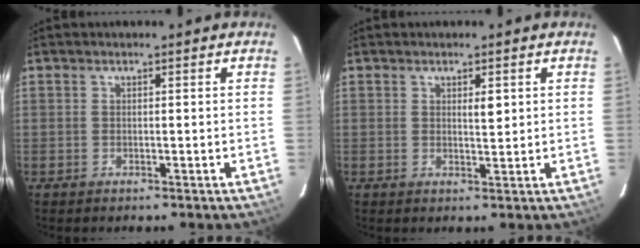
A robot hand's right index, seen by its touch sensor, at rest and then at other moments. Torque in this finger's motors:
{"motor_torque": [0.14, 0.07, -0.01, 0.03]}